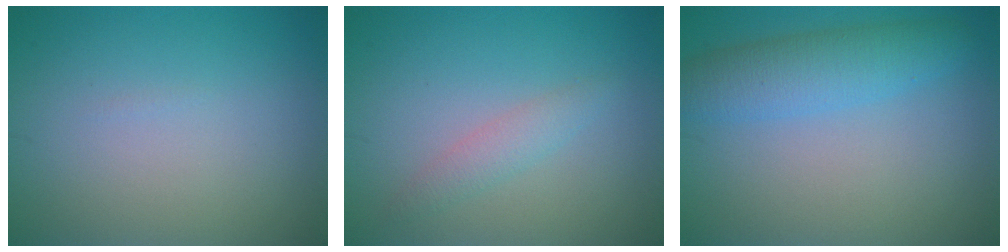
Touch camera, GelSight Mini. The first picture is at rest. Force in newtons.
{"total": 1.6, "press": 1.6, "slide": 0.1}
{"total": 4.3, "press": 4.3, "slide": 0.1}